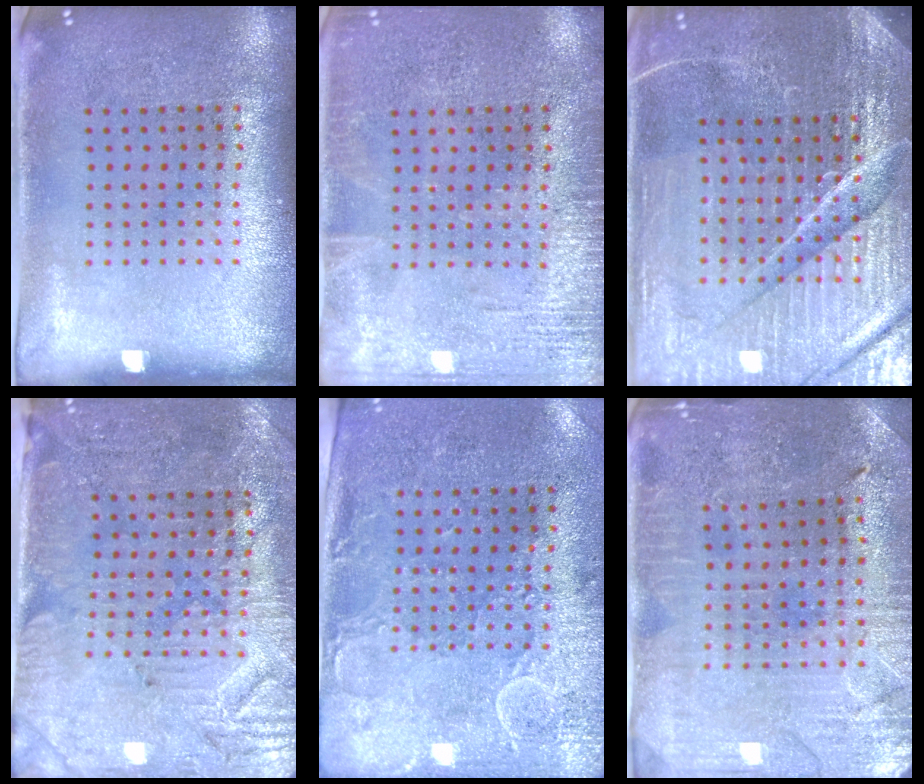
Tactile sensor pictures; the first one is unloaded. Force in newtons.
{"total": 2.6, "press": 2.5, "slide": 0.3}
{"total": 6.2, "press": 5.6, "slide": 2.7}
{"total": 3.2, "press": 2.9, "slide": 1.4}
{"total": 2.9, "press": 2.3, "slide": 1.7}
{"total": 1.2, "press": 1.2, "slide": 0.2}